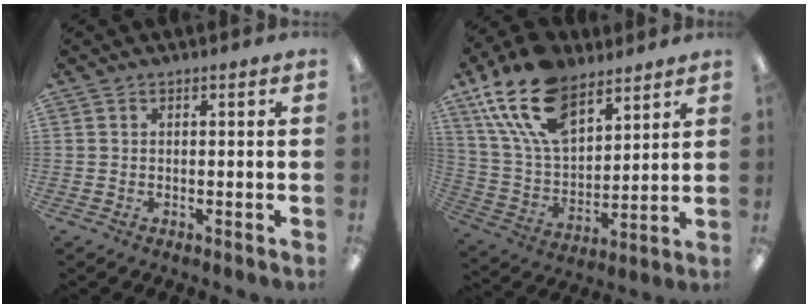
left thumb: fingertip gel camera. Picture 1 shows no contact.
{"total": 20.2, "force": [12.2, 11.2, 11.6], "torque": [-0.249, -0.051, 0.221]}